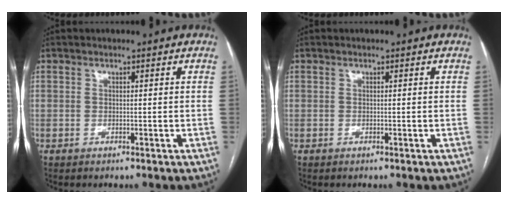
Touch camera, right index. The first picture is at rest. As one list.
[{"total": 0.0}]